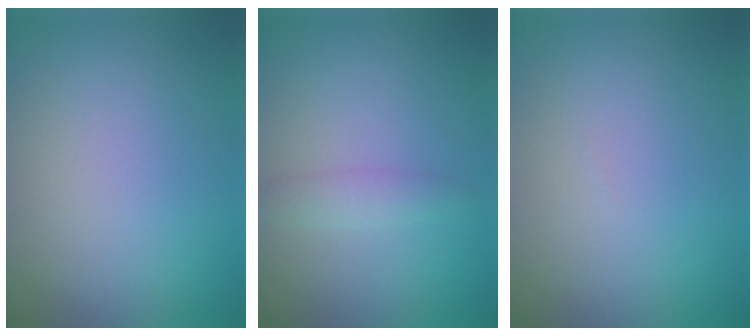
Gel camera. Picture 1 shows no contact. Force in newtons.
{"total": 1.5, "press": 1.5, "slide": 0.0}
{"total": 0.0}